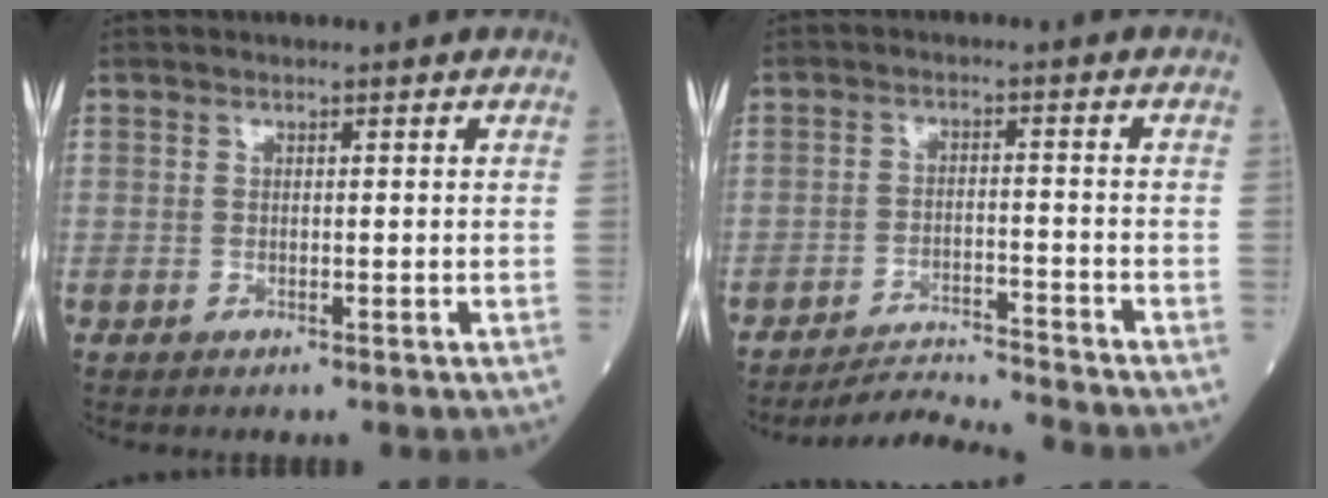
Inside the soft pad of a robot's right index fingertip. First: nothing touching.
{"total": 6.9, "force": [-6.5, -2.0, -0.3], "torque": [-0.002, -0.006, -0.116]}